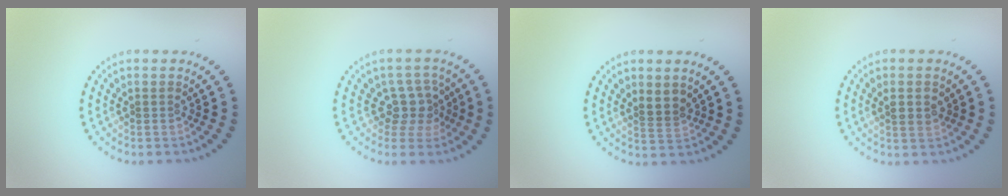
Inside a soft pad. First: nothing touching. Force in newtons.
{"total": 2.9, "press": 2.3, "slide": 1.7}
{"total": 1.5, "press": 1.1, "slide": 1.0}
{"total": 1.9, "press": 1.8, "slide": 0.6}